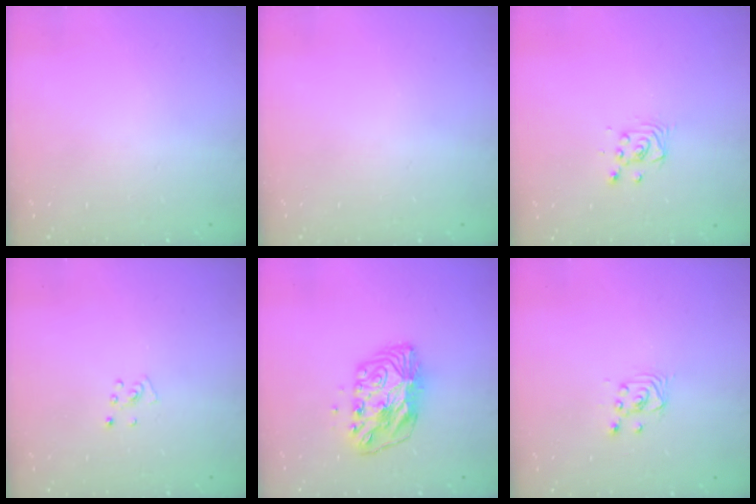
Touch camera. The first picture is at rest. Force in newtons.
{"total": 0.0}
{"total": 3.7, "press": 3.7, "slide": 0.3}
{"total": 3.9, "press": 3.9, "slide": 0.4}
{"total": 9.6, "press": 9.5, "slide": 1.0}
{"total": 2.5, "press": 2.5, "slide": 0.2}